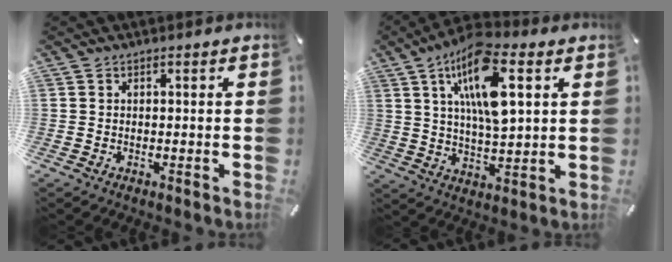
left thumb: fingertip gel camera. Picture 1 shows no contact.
{"total": 15.0, "force": [6.3, 5.6, 12.3], "torque": [-0.240, -0.013, 0.103]}